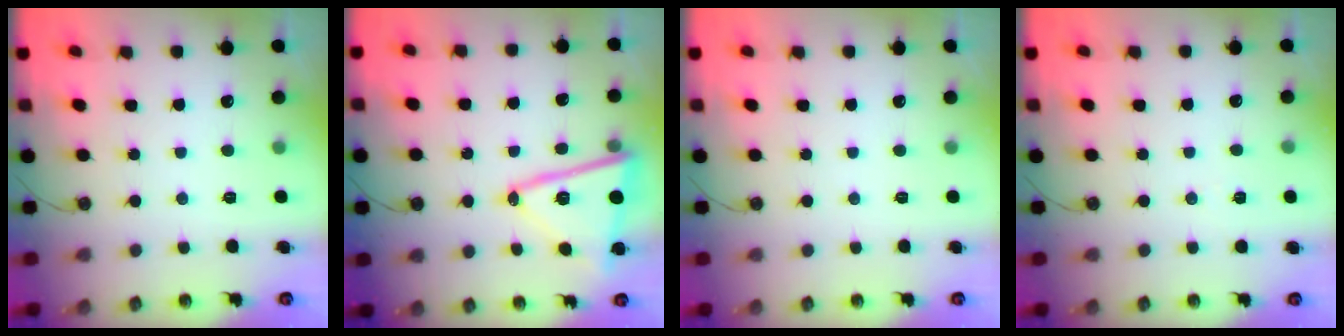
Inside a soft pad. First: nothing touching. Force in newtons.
{"total": 15.6, "press": 15.5, "slide": 1.7}
{"total": 0.0}
{"total": 3.8, "press": 3.2, "slide": 2.1}